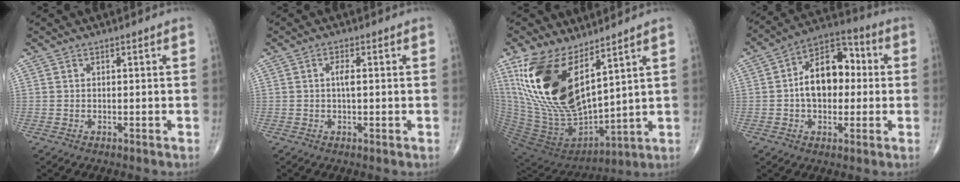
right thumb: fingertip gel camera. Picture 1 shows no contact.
{"total": 2.5, "force": [0.2, 0.8, 2.3], "torque": [-0.047, -0.001, -0.002]}
{"total": 21.0, "force": [10.5, 8.9, 15.9], "torque": [-0.300, -0.070, 0.223]}
{"total": 7.2, "force": [0.3, 4.1, 5.9], "torque": [-0.086, 0.020, -0.004]}